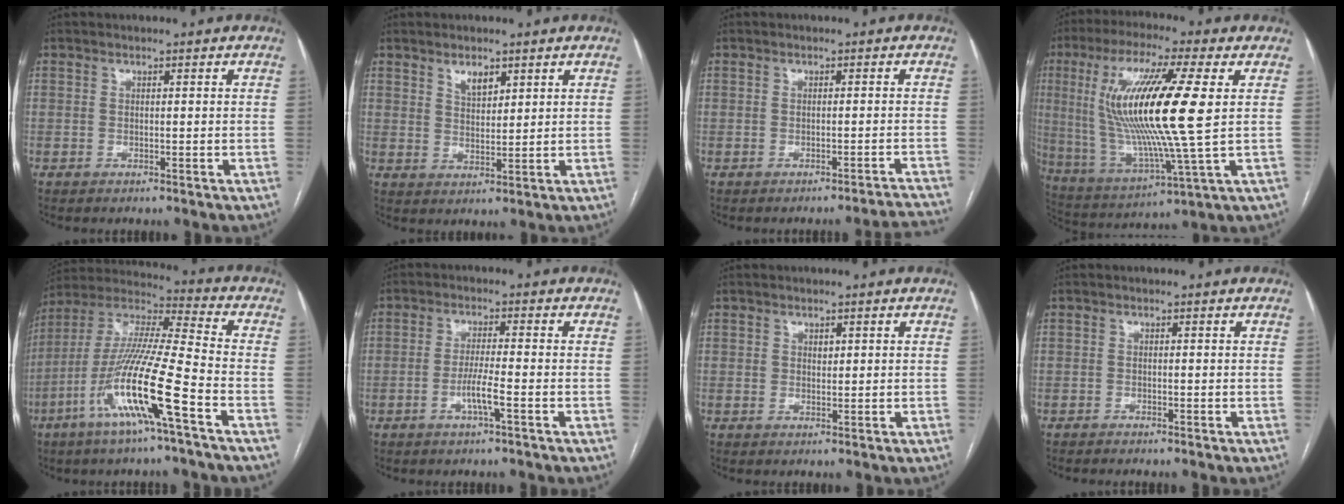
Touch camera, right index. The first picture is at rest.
{"total": 3.6, "force": [2.2, 1.8, 2.2], "torque": [-0.039, 0.000, 0.045]}
{"total": 6.2, "force": [-6.1, -1.0, 0.3], "torque": [0.014, 0.005, -0.071]}
{"total": 20.7, "force": [3.1, 1.1, 20.5], "torque": [-0.410, -0.004, 0.048]}
{"total": 17.4, "force": [-7.6, 0.2, 15.7], "torque": [-0.323, -0.012, -0.147]}
{"total": 4.1, "force": [-1.8, 0.0, 3.7], "torque": [-0.070, -0.003, -0.036]}
{"total": 1.2, "force": [0.4, 0.9, 0.7], "torque": [-0.010, -0.002, 0.008]}
{"total": 1.2, "force": [-1.1, 0.3, 0.3], "torque": [-0.008, -0.001, -0.016]}